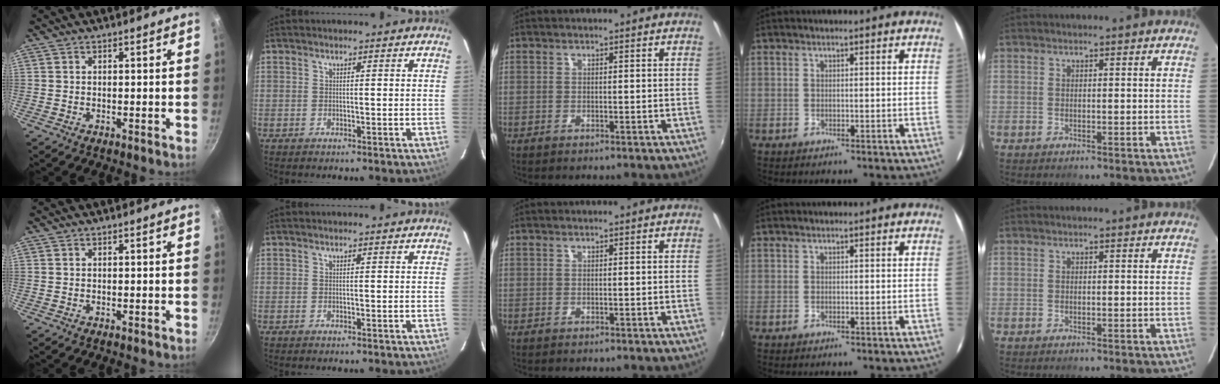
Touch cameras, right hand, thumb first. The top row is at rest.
{}